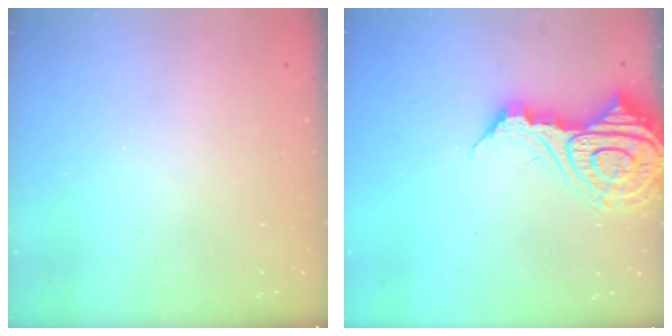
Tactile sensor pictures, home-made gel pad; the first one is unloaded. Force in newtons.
{"total": 20.1, "press": 19.9, "slide": 2.7}